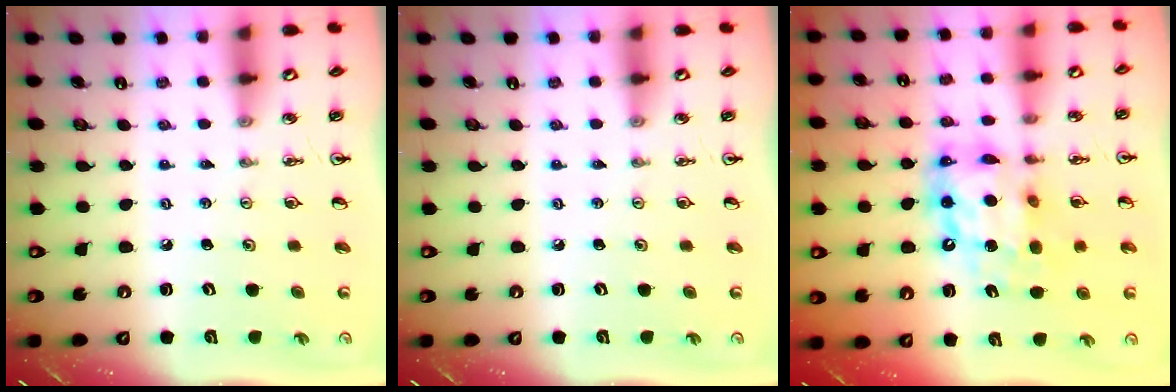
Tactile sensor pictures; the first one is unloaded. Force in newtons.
{"total": 0.0}
{"total": 13.5, "press": 13.4, "slide": 1.5}